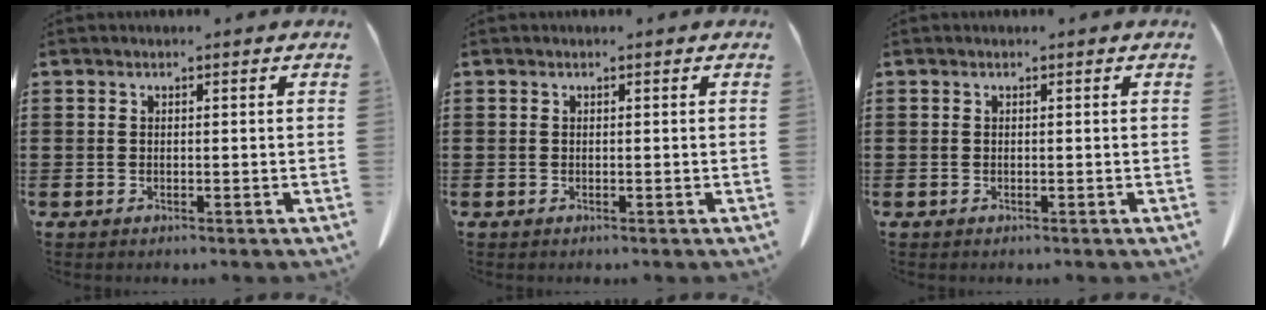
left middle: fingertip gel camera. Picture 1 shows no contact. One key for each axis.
{"total": 0.0}
{"total": 0.0}